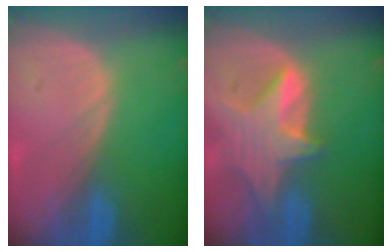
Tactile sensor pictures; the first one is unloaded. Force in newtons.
{"total": 7.1, "press": 6.8, "slide": 1.9}